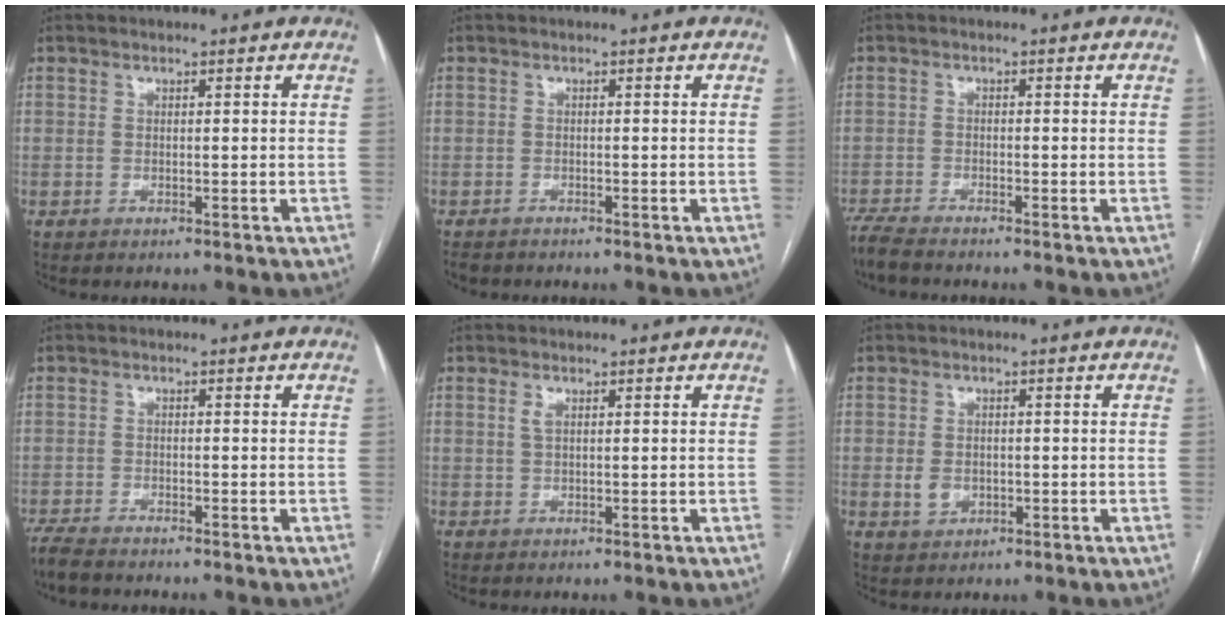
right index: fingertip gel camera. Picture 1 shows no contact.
{"total": 1.7, "force": [-1.6, 0.5, 0.3], "torque": [-0.011, -0.006, -0.022]}
{"total": 3.8, "force": [-3.4, -0.1, 1.5], "torque": [-0.031, -0.016, -0.064]}
{"total": 3.9, "force": [-3.5, 0.5, 1.7], "torque": [-0.033, -0.014, -0.062]}
{"total": 1.2, "force": [0.5, 0.4, 1.0], "torque": [-0.024, 0.002, 0.010]}
{"total": 3.0, "force": [-0.5, 2.4, 1.7], "torque": [-0.031, 0.001, 0.002]}